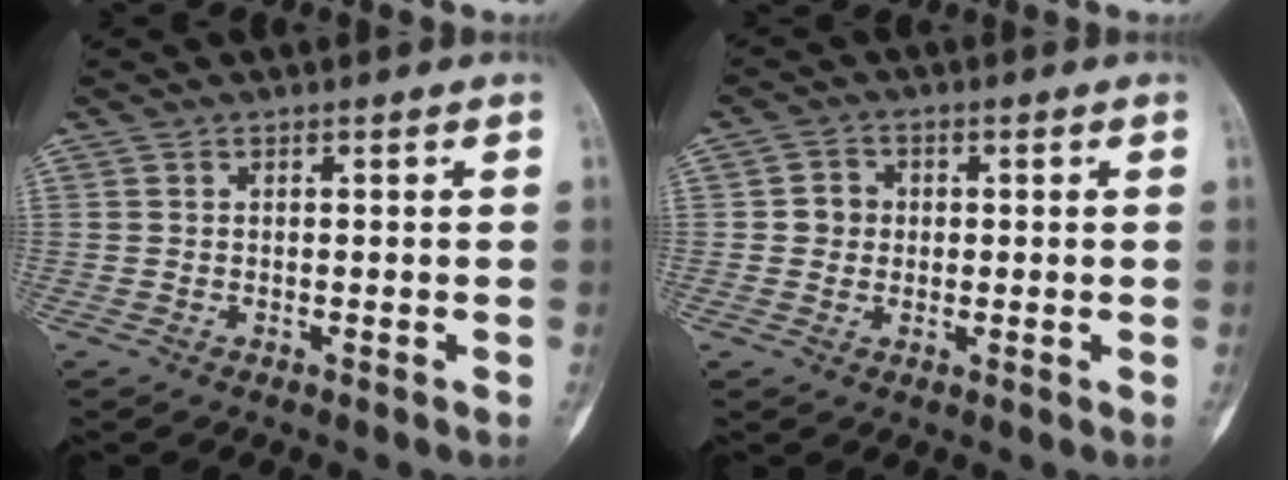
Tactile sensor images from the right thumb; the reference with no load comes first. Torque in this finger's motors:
{"motor_torque": [-0.03, -0.01, 0.04, -0.03, -0.01]}